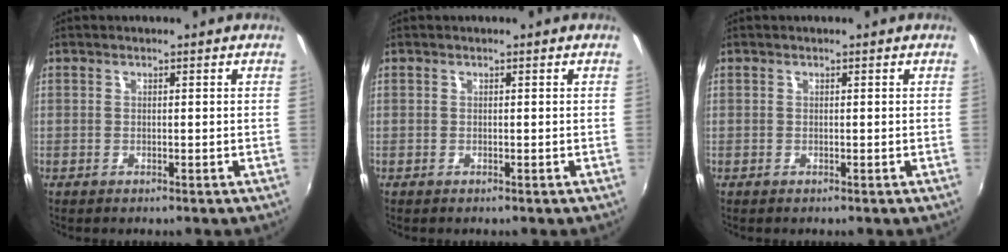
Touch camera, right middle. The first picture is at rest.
{"total": 0.0}
{"total": 0.0}